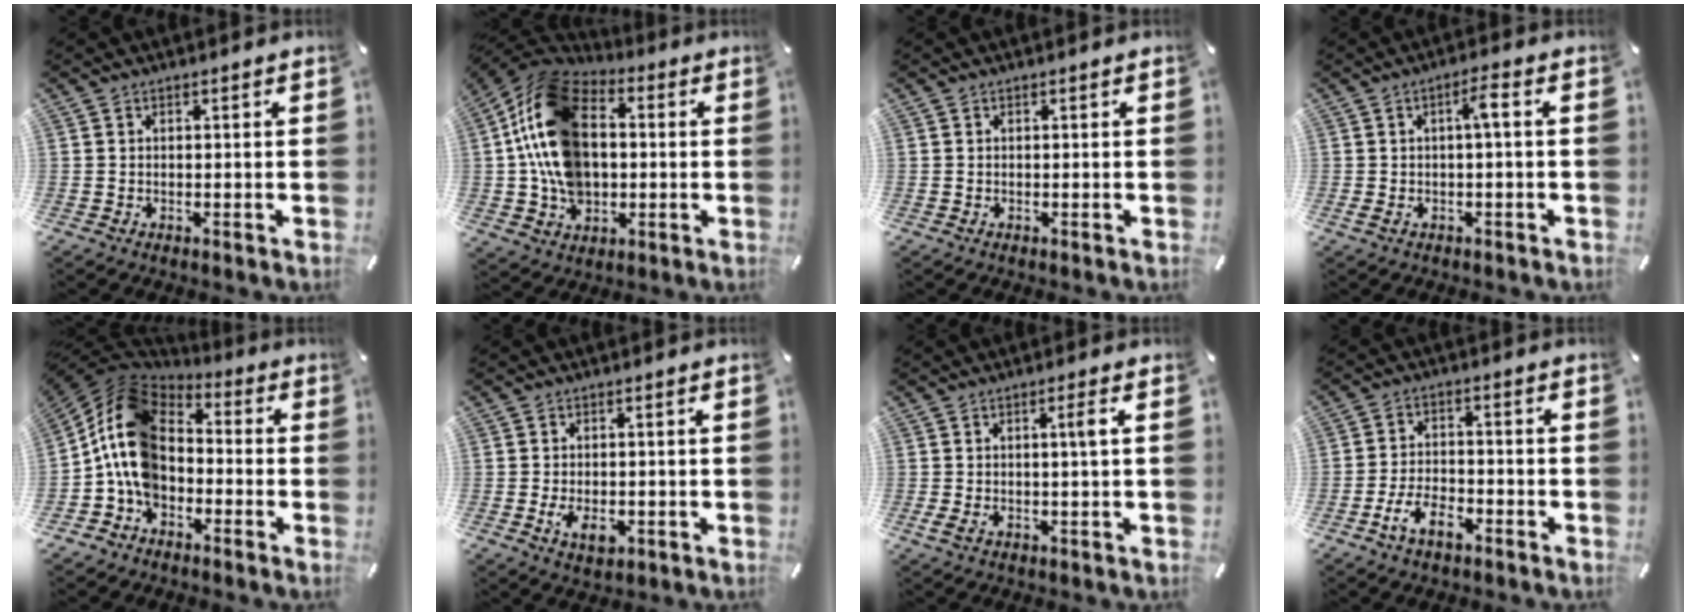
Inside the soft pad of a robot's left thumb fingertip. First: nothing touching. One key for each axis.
{"total": 19.0, "fx": -0.1, "fy": 14.3, "fz": 12.5, "tx": -0.278, "ty": 0.012, "tz": -0.007}
{"total": 0.0}
{"total": 4.6, "fx": 0.1, "fy": 0.8, "fz": 4.6, "tx": -0.086, "ty": 0.009, "tz": -0.002}
{"total": 13.4, "fx": -2.4, "fy": 10.5, "fz": 8.0, "tx": -0.192, "ty": 0.007, "tz": -0.047}
{"total": 4.6, "fx": -1.3, "fy": 2.7, "fz": 3.5, "tx": -0.078, "ty": -0.007, "tz": -0.029}
{"total": 4.3, "fx": 0.3, "fy": 0.3, "fz": 4.3, "tx": -0.080, "ty": -0.001, "tz": 0.001}
{"total": 7.3, "fx": -4.2, "fy": 3.8, "fz": 4.6, "tx": -0.103, "ty": 0.014, "tz": -0.081}